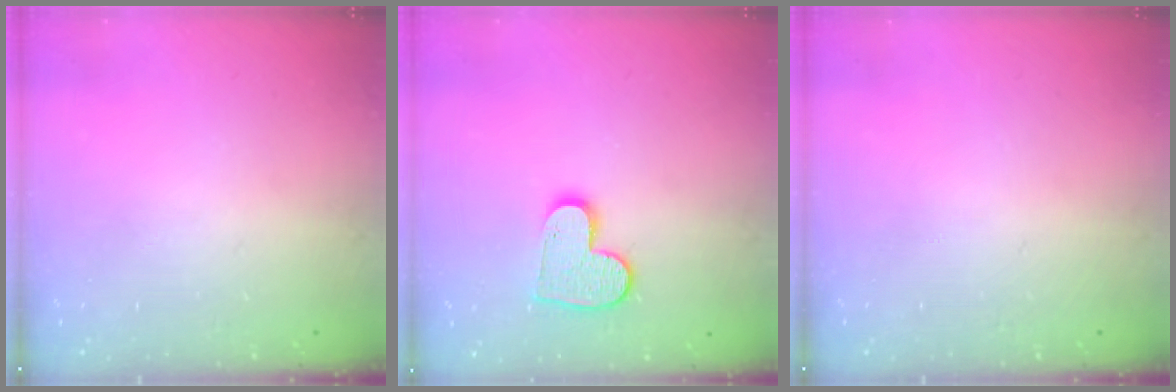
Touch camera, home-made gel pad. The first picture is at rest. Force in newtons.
{"total": 10.1, "press": 10.0, "slide": 0.6}
{"total": 0.0}